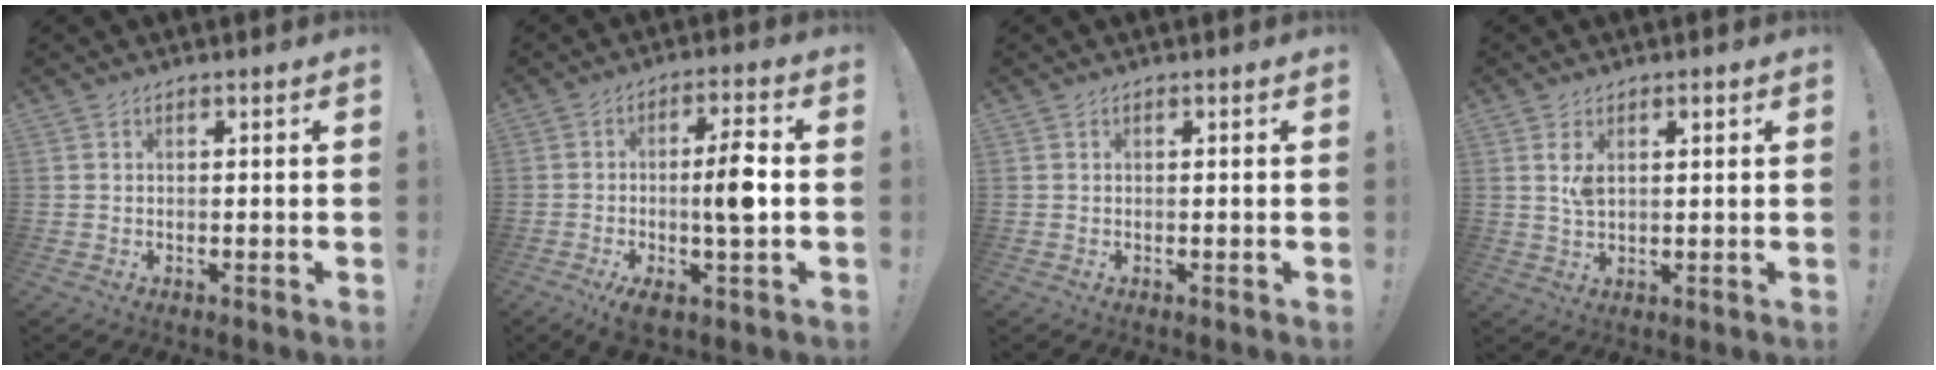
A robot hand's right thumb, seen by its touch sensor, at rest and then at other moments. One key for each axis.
{"total": 10.9, "fx": -1.8, "fy": 1.6, "fz": 10.6, "tx": -0.184, "ty": 0.014, "tz": -0.034}
{"total": 0.0}
{"total": 3.9, "fx": 1.6, "fy": 1.9, "fz": 3.0, "tx": -0.055, "ty": -0.002, "tz": 0.025}